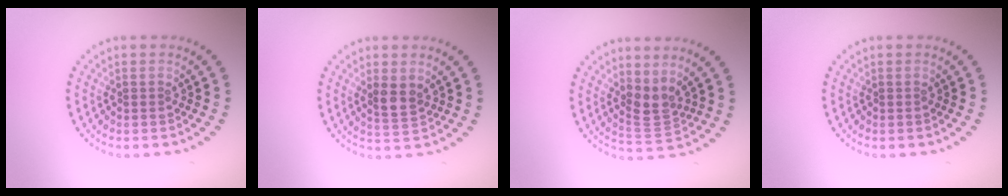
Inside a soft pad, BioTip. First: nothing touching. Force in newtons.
{"total": 2.1, "press": 1.9, "slide": 0.8}
{"total": 2.3, "press": 1.9, "slide": 1.4}
{"total": 0.0}